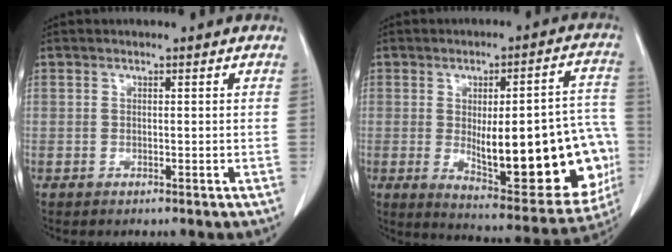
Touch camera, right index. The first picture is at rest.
{"total": 24.6, "force": [-3.6, 7.3, 23.2], "torque": [-0.239, 0.014, -0.017]}